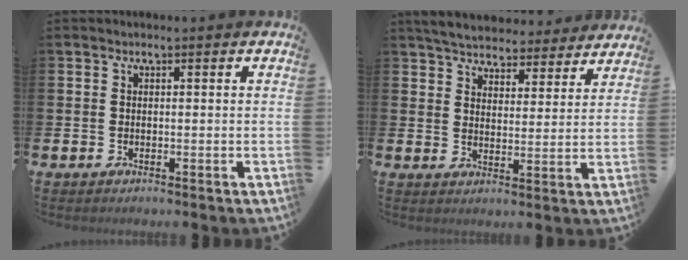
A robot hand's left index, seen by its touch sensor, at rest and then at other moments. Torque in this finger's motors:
{"motor_torque": [1.12, -1.01, 0.99, 0.13]}